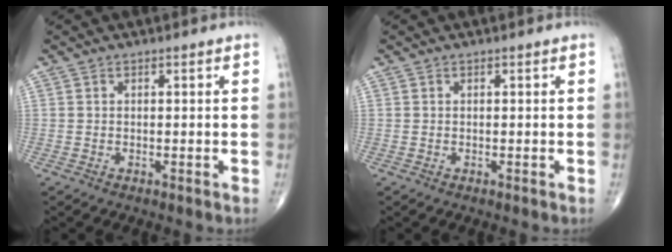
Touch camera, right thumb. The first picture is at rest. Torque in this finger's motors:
{"motor_torque": [-0.13, 0.13, 0.00, 0.00, 0.00]}